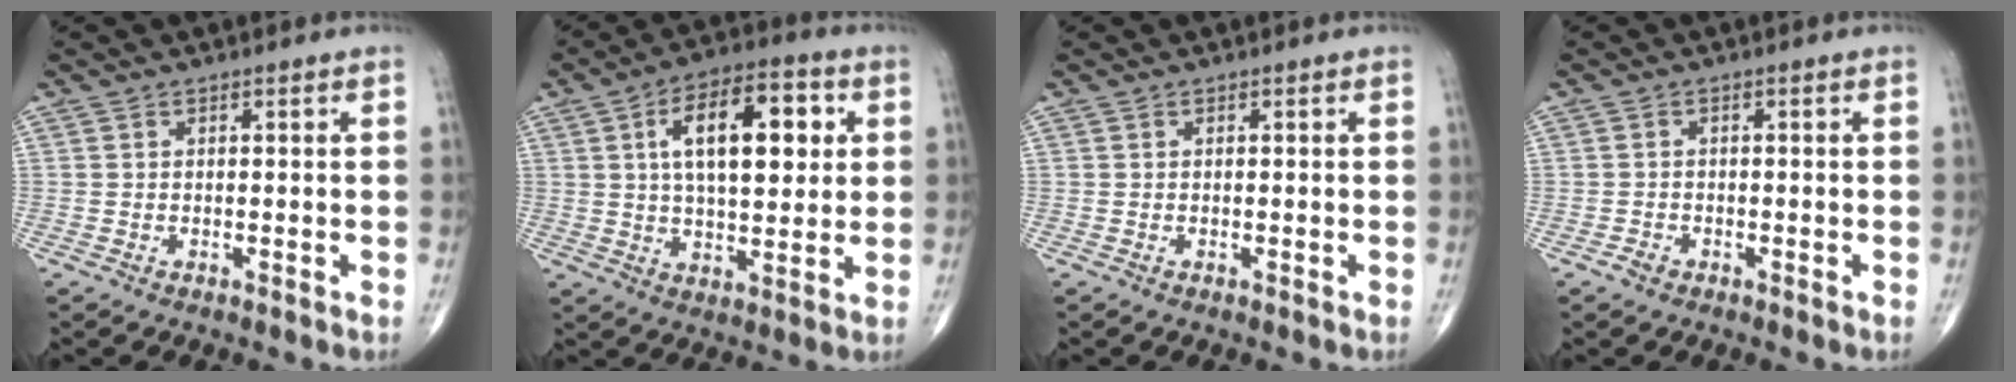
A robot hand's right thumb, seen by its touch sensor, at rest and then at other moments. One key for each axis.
{"total": 16.1, "fx": 4.0, "fy": 7.6, "fz": 13.7, "tx": -0.195, "ty": 0.006, "tz": 0.063}
{"total": 0.0}
{"total": 1.3, "fx": -0.9, "fy": 0.9, "fz": 0.4, "tx": -0.008, "ty": 0.005, "tz": -0.018}